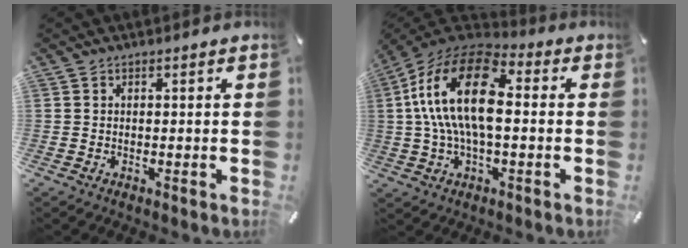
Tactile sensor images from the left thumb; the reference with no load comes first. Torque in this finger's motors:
{"motor_torque": [0.02, 2.33, 1.63, -1.14, 0.94]}